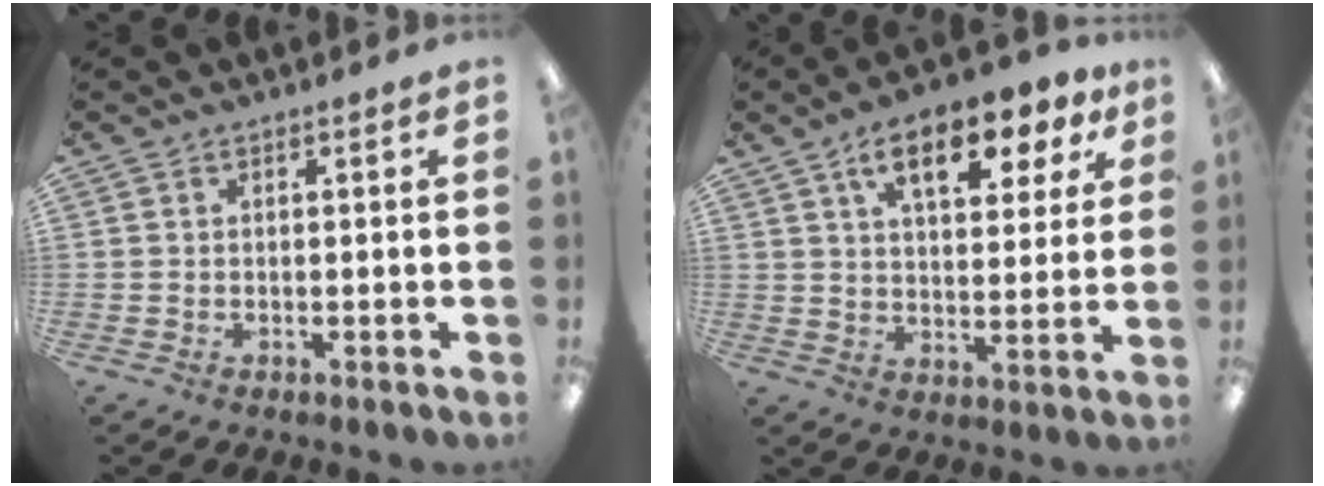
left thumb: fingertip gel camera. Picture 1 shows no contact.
{"total": 12.3, "force": [7.1, 5.5, 8.5], "torque": [-0.123, -0.022, 0.119]}